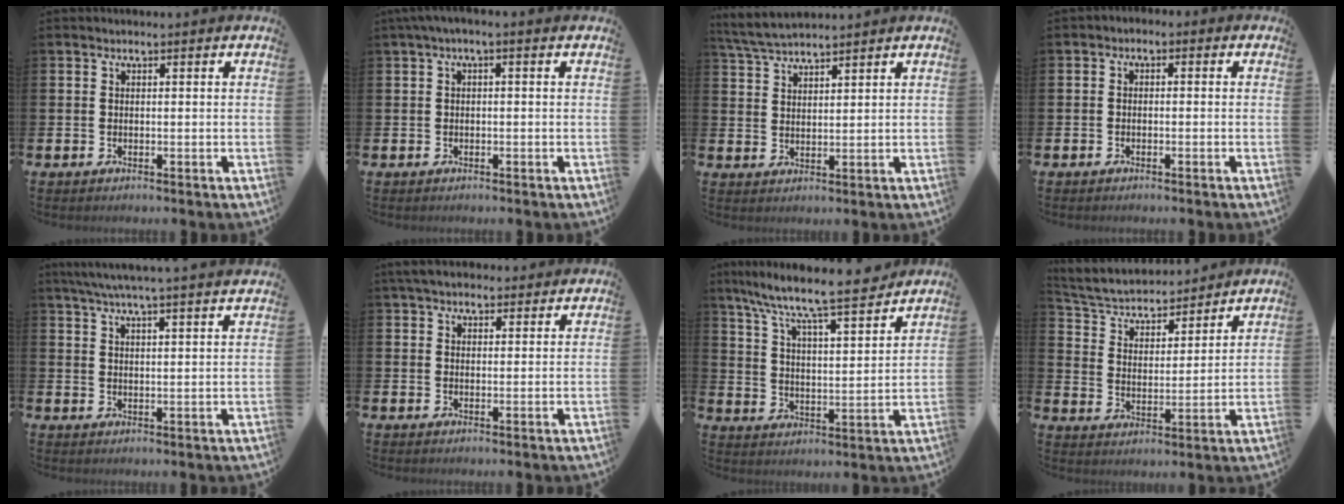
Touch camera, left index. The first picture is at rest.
{"total": 1.1, "force": [-0.4, 0.2, 1.0], "torque": [-0.017, 0.000, -0.007]}
{"total": 4.6, "force": [4.5, 0.6, 1.0], "torque": [-0.033, -0.017, 0.082]}
{"total": 1.2, "force": [-1.1, 0.5, 0.1], "torque": [-0.010, 0.006, -0.024]}
{"total": 5.6, "force": [5.2, -0.8, 1.8], "torque": [-0.053, -0.020, 0.093]}
{"total": 4.4, "force": [3.9, 1.6, 1.1], "torque": [-0.018, -0.014, 0.071]}
{"total": 8.8, "force": [8.1, 0.6, 3.4], "torque": [-0.091, -0.065, 0.133]}
{"total": 5.3, "force": [5.0, 1.6, 1.0], "torque": [-0.047, -0.043, 0.079]}